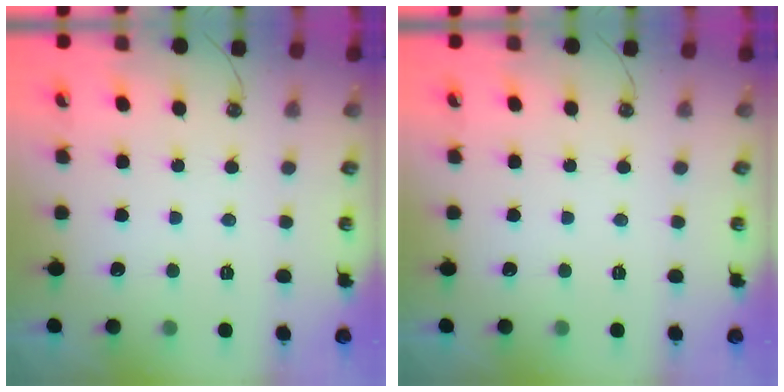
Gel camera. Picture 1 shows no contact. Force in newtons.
{"total": 0.0}